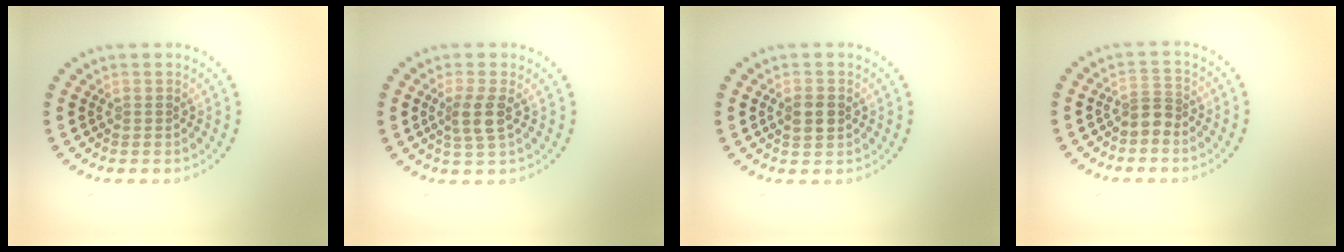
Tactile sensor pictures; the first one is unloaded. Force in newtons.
{"total": 2.4, "press": 2.0, "slide": 1.3}
{"total": 1.9, "press": 1.9, "slide": 0.2}
{"total": 2.0, "press": 1.6, "slide": 1.2}